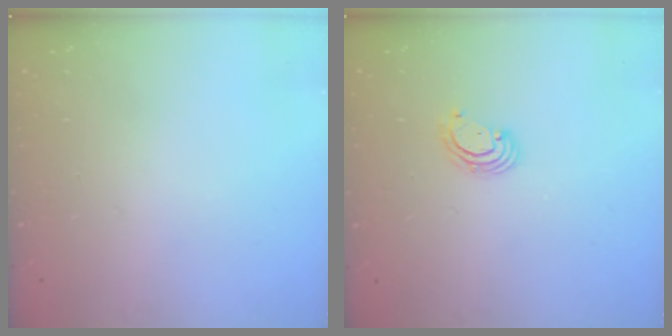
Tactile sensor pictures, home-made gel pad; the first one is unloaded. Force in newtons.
{"total": 2.6, "press": 2.6, "slide": 0.2}